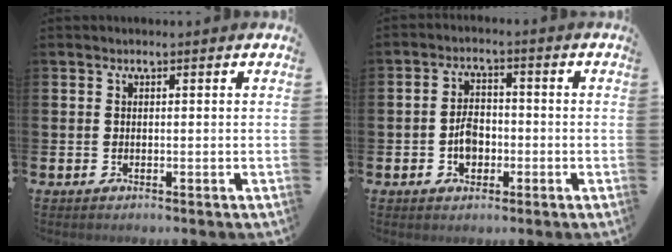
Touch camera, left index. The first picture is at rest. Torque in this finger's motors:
{"motor_torque": [0.56, 0.49, 0.14, 0.09]}